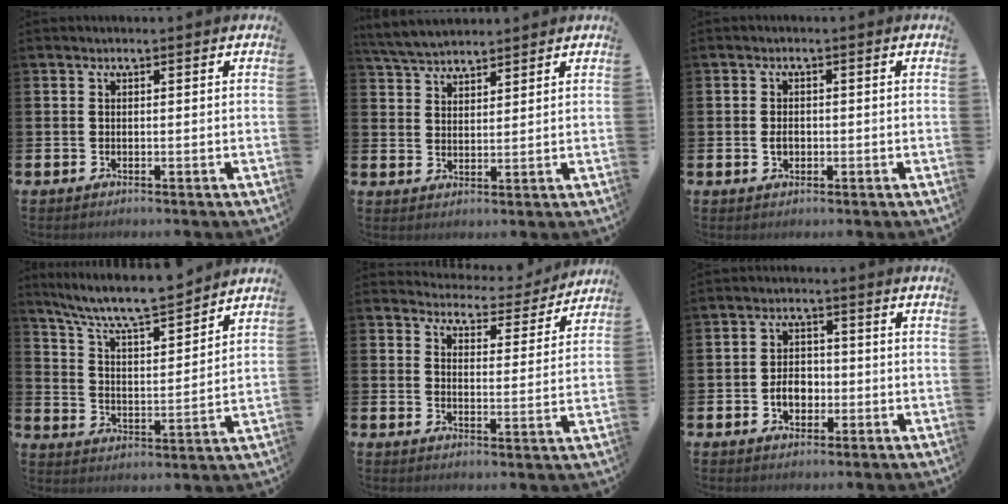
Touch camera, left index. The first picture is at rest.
{"total": 4.5, "force": [4.4, 0.7, 0.5], "torque": [-0.029, -0.015, 0.082]}
{"total": 1.6, "force": [-0.2, 1.2, 1.1], "torque": [-0.018, 0.006, -0.006]}
{"total": 8.3, "force": [7.8, 0.7, 2.6], "torque": [-0.087, -0.053, 0.136]}
{"total": 4.3, "force": [4.2, 1.0, 0.1], "torque": [-0.011, -0.040, 0.067]}
{"total": 3.8, "force": [-1.1, 2.7, 2.4], "torque": [-0.026, -0.004, -0.028]}